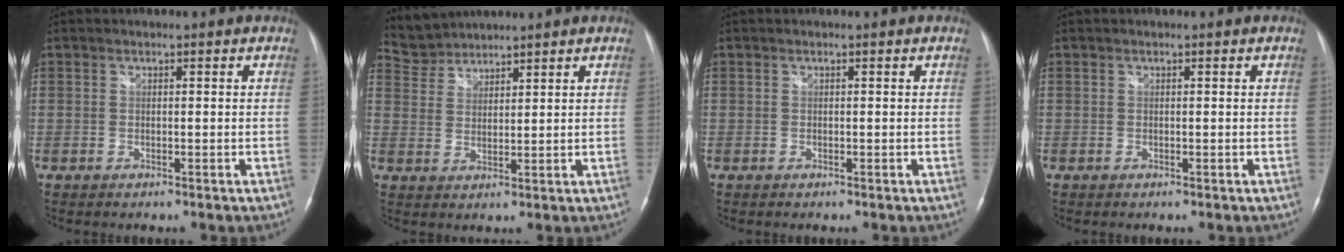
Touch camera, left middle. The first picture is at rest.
{"total": 4.6, "force": [4.5, 0.8, -0.7], "torque": [0.004, 0.018, 0.093]}
{"total": 0.0}
{"total": 0.0}